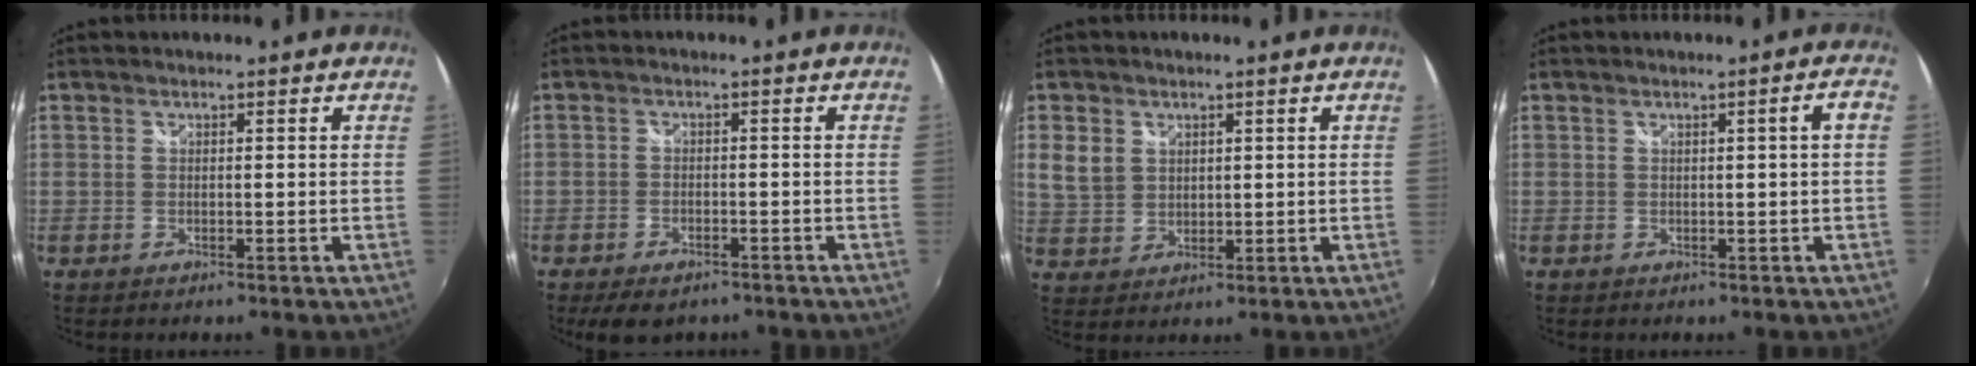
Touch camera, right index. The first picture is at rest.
{"total": 6.5, "force": [-4.9, 3.1, 3.1], "torque": [-0.076, -0.013, -0.072]}
{"total": 5.9, "force": [2.0, 4.8, 2.9], "torque": [-0.061, 0.007, 0.046]}
{"total": 2.5, "force": [0.1, -0.4, 2.4], "torque": [-0.033, 0.007, 0.005]}